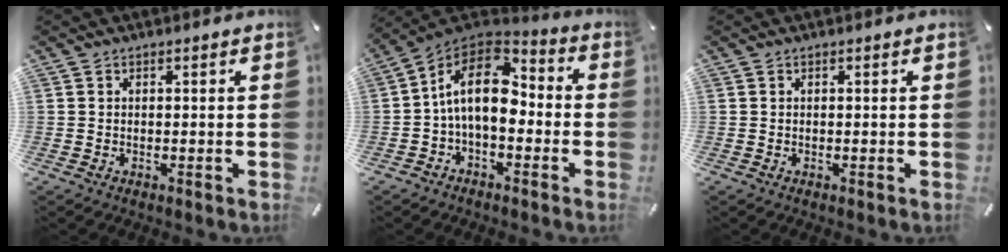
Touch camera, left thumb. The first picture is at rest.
{"total": 14.3, "force": [-0.1, 8.6, 11.4], "torque": [-0.231, 0.002, -0.007]}
{"total": 0.0}